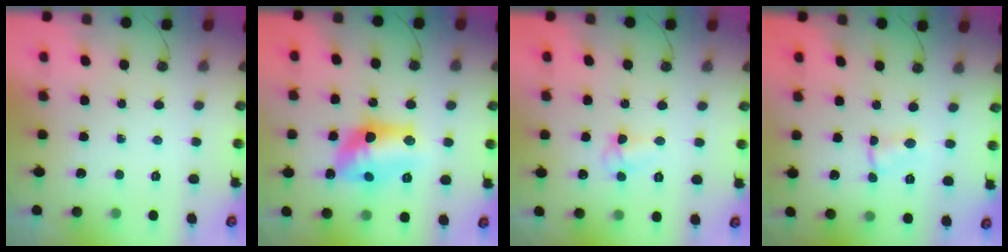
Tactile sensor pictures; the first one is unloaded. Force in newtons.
{"total": 15.6, "press": 15.1, "slide": 3.7}
{"total": 6.7, "press": 6.7, "slide": 0.7}
{"total": 1.4, "press": 1.4, "slide": 0.1}